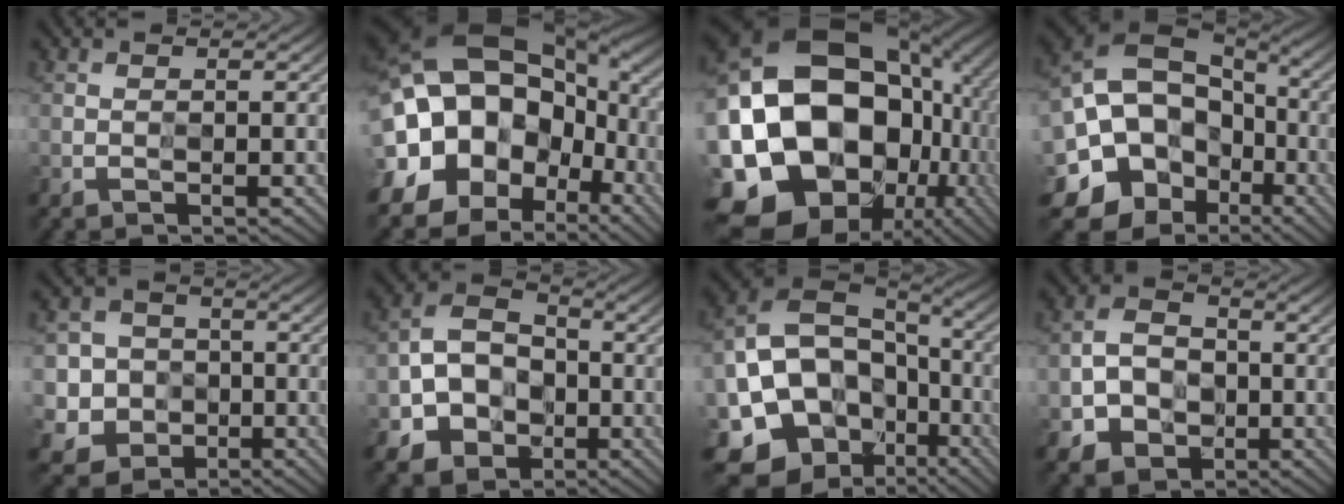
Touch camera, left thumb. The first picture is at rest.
{"total": 20.0, "force": [-2.4, 15.4, 12.5], "torque": [-0.226, -0.010, -0.058]}
{"total": 23.6, "force": [-3.9, 19.8, 12.1], "torque": [-0.278, 0.002, -0.094]}
{"total": 18.2, "force": [-3.5, 16.1, 7.7], "torque": [-0.164, -0.003, -0.080]}
{"total": 6.2, "force": [-0.8, 6.2, 0.5], "torque": [-0.031, -0.007, -0.033]}
{"total": 7.9, "force": [-2.0, 6.8, 3.6], "torque": [-0.071, 0.004, -0.054]}
{"total": 17.6, "force": [-5.4, 14.9, 7.6], "torque": [-0.163, -0.015, -0.096]}
{"total": 5.7, "force": [-1.2, 5.1, 2.3], "torque": [-0.053, 0.001, -0.032]}